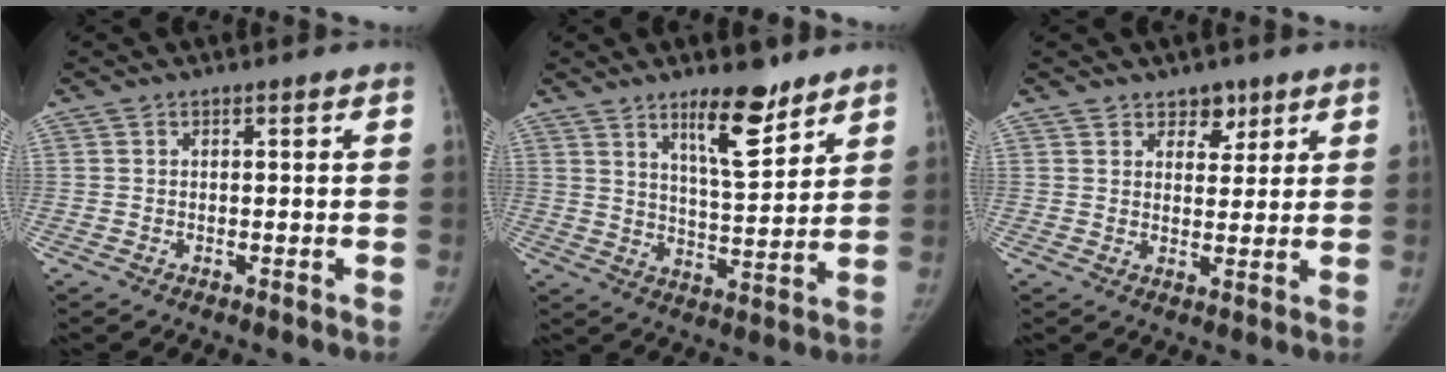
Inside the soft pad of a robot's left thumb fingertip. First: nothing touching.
{"total": 10.7, "force": [7.4, 3.0, 7.2], "torque": [-0.095, -0.057, 0.124]}
{"total": 4.2, "force": [2.8, 2.7, 1.6], "torque": [0.007, -0.017, 0.043]}